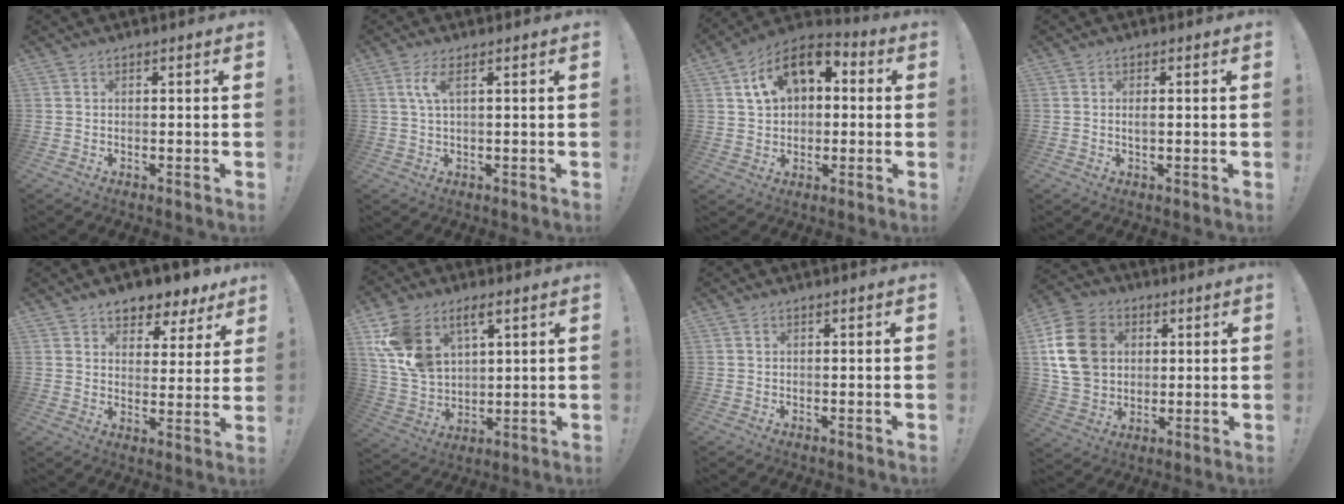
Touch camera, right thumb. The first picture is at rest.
{"total": 4.4, "force": [1.5, 0.9, 4.1], "torque": [-0.076, 0.000, 0.024]}
{"total": 14.0, "force": [5.2, 9.5, 8.9], "torque": [-0.142, -0.005, 0.101]}
{"total": 1.2, "force": [0.0, 0.3, 1.2], "torque": [-0.016, -0.002, -0.002]}
{"total": 7.0, "force": [5.7, 3.6, 2.0], "torque": [-0.023, -0.048, 0.104]}
{"total": 12.8, "force": [6.6, 8.2, 7.3], "torque": [-0.139, -0.028, 0.132]}
{"total": 0.0}
{"total": 17.1, "force": [3.3, 13.7, 9.6], "torque": [-0.161, 0.000, 0.069]}